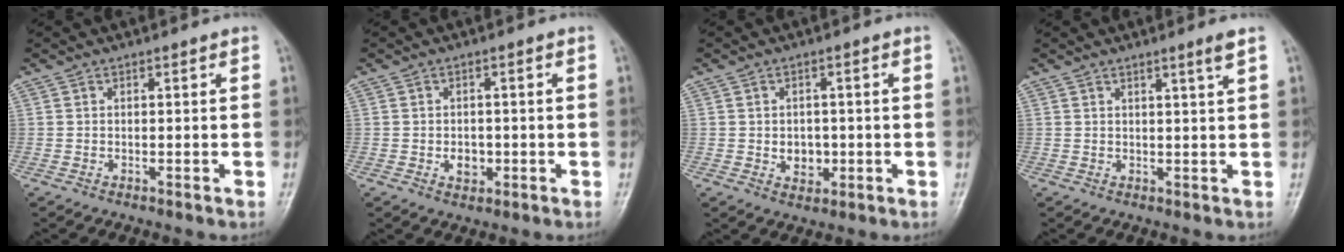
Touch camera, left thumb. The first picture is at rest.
{"total": 3.1, "force": [-0.7, 2.4, 1.8], "torque": [-0.016, 0.003, -0.008]}
{"total": 4.0, "force": [-0.5, 3.3, 2.3], "torque": [-0.016, 0.002, -0.002]}
{"total": 2.3, "force": [1.4, -0.5, 1.7], "torque": [-0.028, -0.014, 0.025]}